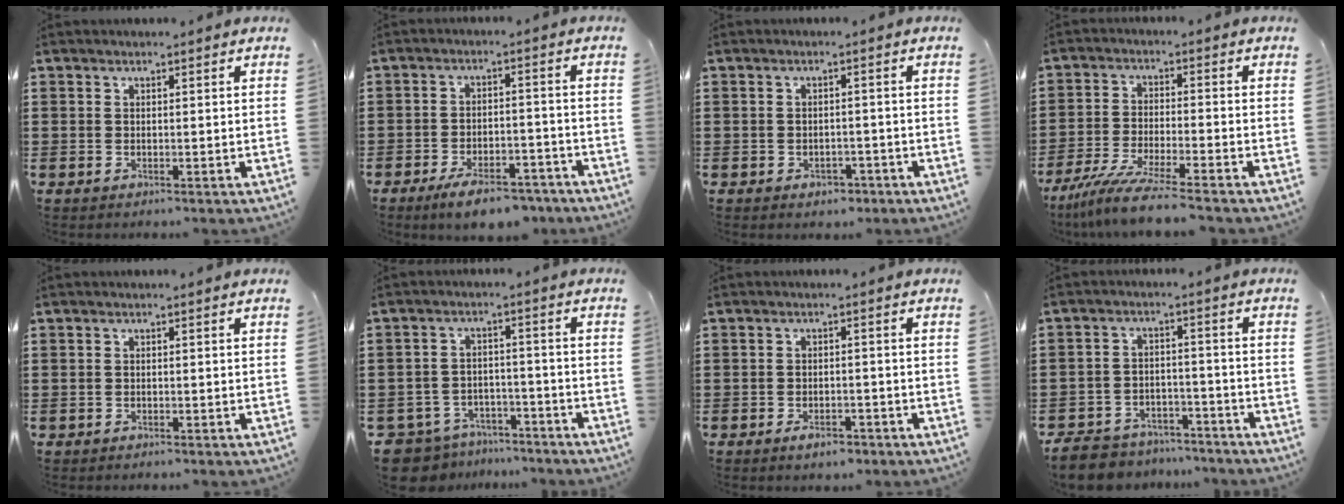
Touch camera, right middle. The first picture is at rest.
{"total": 6.5, "force": [-5.5, 1.3, 3.1], "torque": [-0.051, 0.003, -0.100]}
{"total": 1.7, "force": [-1.4, 1.0, 0.3], "torque": [-0.015, -0.005, -0.029]}
{"total": 7.8, "force": [-6.8, -0.4, 3.7], "torque": [-0.080, -0.016, -0.130]}
{"total": 0.5, "force": [-0.5, 0.1, 0.0], "torque": [-0.001, -0.001, -0.010]}
{"total": 5.9, "force": [-5.8, 1.4, 0.5], "torque": [-0.038, 0.006, -0.124]}
{"total": 2.5, "force": [-2.0, 0.8, 1.3], "torque": [-0.024, -0.002, -0.036]}
{"total": 7.0, "force": [-6.7, 1.5, 1.1], "torque": [-0.030, 0.011, -0.133]}